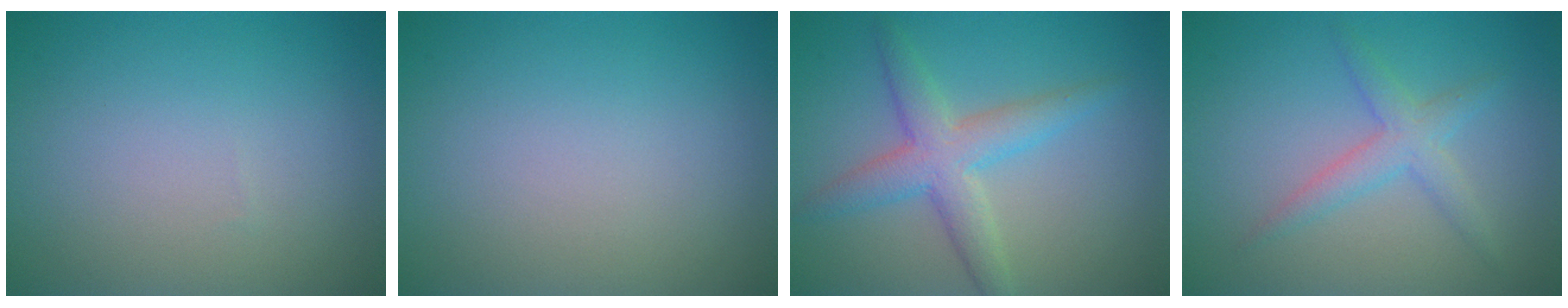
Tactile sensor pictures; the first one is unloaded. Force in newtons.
{"total": 0.0}
{"total": 4.3, "press": 4.3, "slide": 0.1}
{"total": 2.5, "press": 2.5, "slide": 0.1}